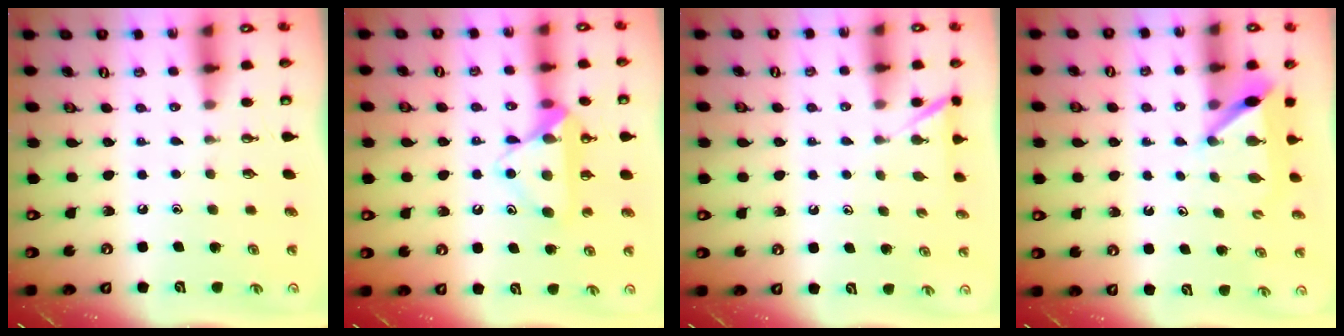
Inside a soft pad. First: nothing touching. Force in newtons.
{"total": 13.3, "press": 13.3, "slide": 0.9}
{"total": 3.6, "press": 3.6, "slide": 0.3}
{"total": 6.0, "press": 6.0, "slide": 0.4}